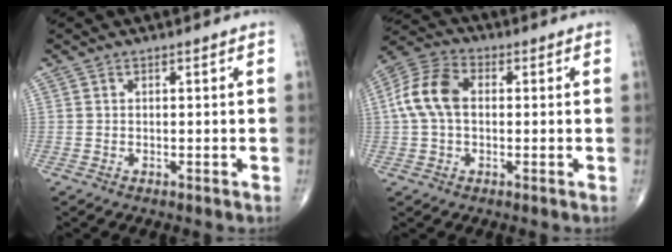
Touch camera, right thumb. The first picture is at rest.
{"total": 10.1, "force": [0.7, 6.6, 7.6], "torque": [-0.159, 0.030, 0.007]}